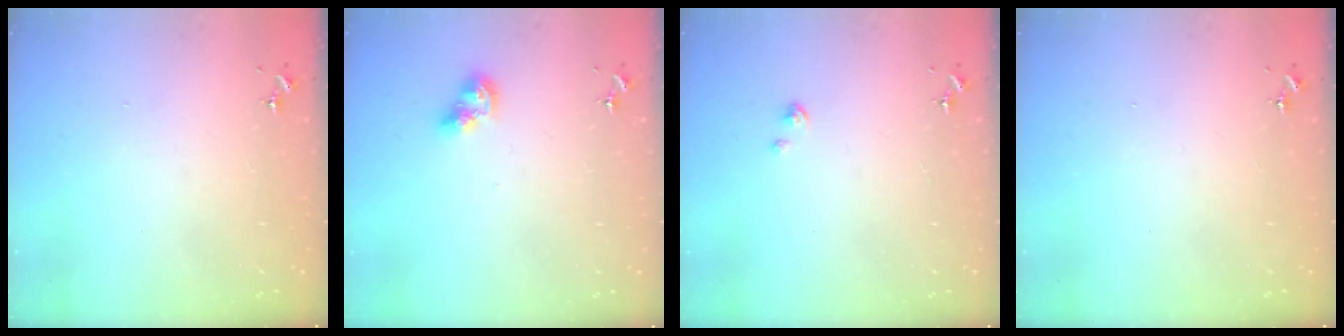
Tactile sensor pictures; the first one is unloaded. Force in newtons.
{"total": 7.0, "press": 7.0, "slide": 0.3}
{"total": 1.9, "press": 1.9, "slide": 0.2}
{"total": 0.0}